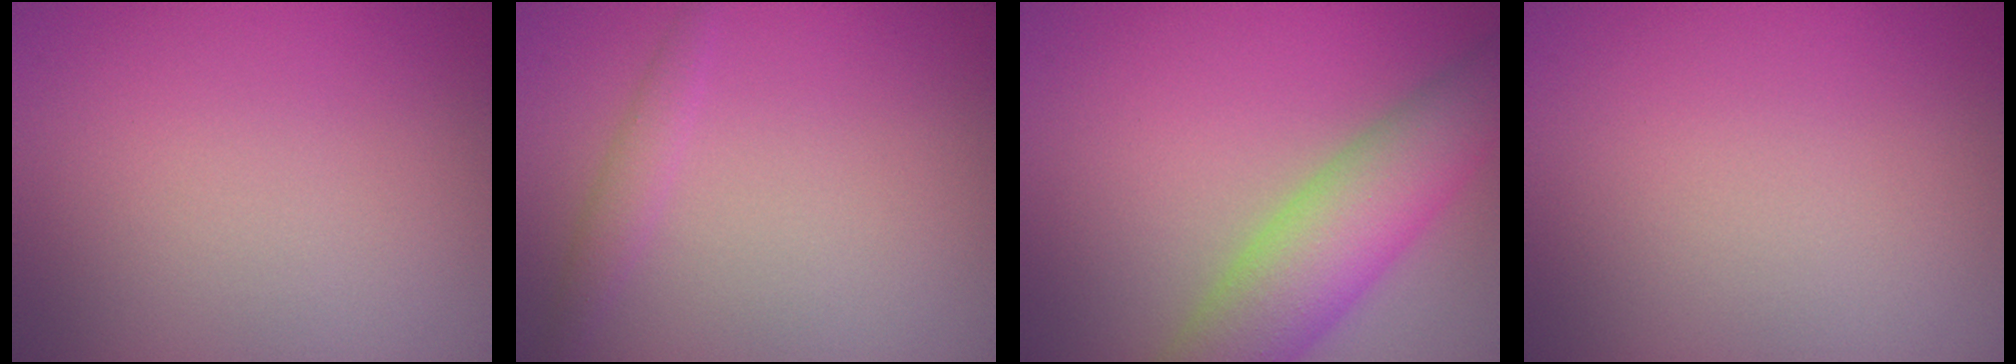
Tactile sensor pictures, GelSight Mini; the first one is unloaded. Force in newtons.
{"total": 1.2, "press": 1.2, "slide": 0.0}
{"total": 7.6, "press": 7.6, "slide": 0.4}
{"total": 0.0}